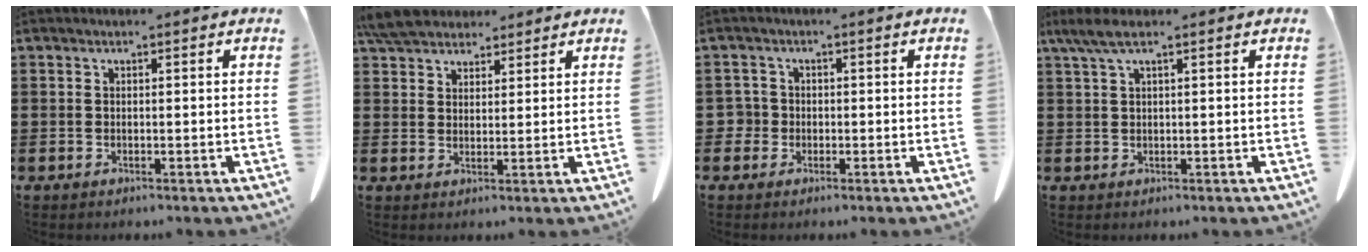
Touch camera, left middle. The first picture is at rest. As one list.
[{"total": 5.7, "force": [5.1, 1.9, 1.5], "torque": [-0.047, -0.002, 0.099]}, {"total": 2.4, "force": [-0.5, 2.3, 0.6], "torque": [-0.036, -0.001, -0.018]}, {"total": 3.0, "force": [1.4, 0.5, 2.6], "torque": [-0.068, -0.005, 0.022]}]